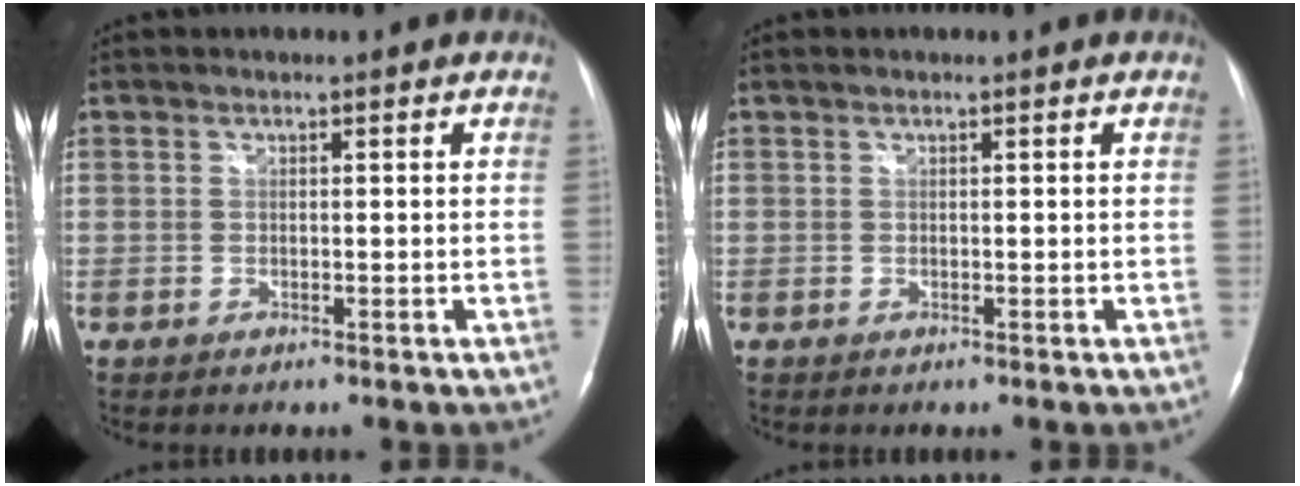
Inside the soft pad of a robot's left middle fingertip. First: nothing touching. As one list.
[{"total": 0.0}]